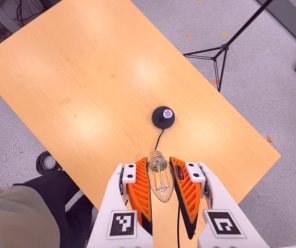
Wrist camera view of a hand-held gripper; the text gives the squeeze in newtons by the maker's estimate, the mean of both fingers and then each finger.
{"total": 15.0, "left": 14.8, "right": 15.2}